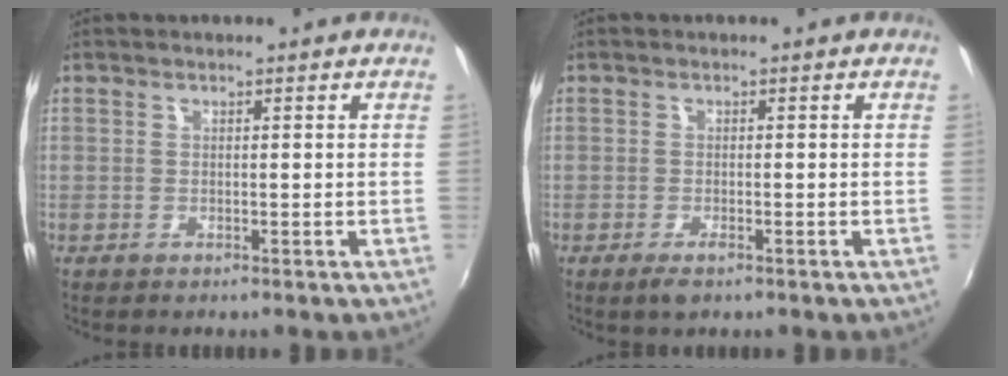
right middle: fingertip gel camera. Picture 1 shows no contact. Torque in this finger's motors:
{"motor_torque": [0.17, -0.24, 0.05, 0.01]}